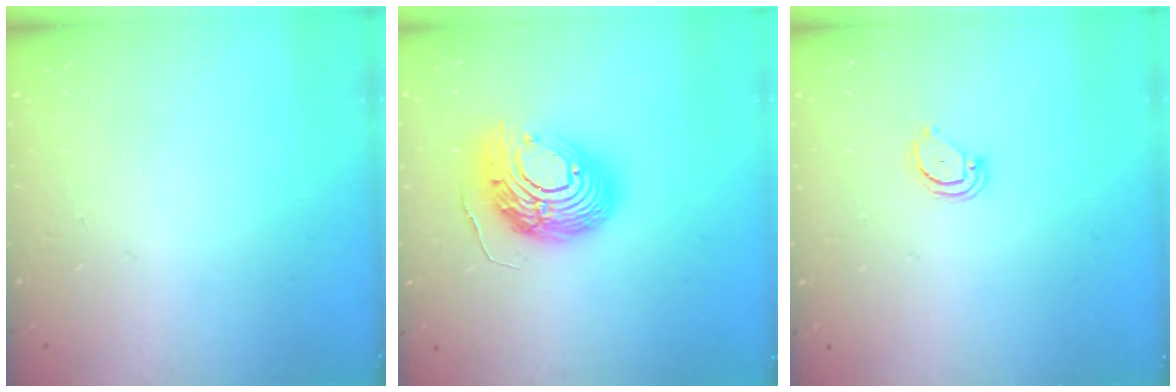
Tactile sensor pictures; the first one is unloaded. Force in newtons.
{"total": 17.3, "press": 17.2, "slide": 1.6}
{"total": 2.4, "press": 2.4, "slide": 0.2}